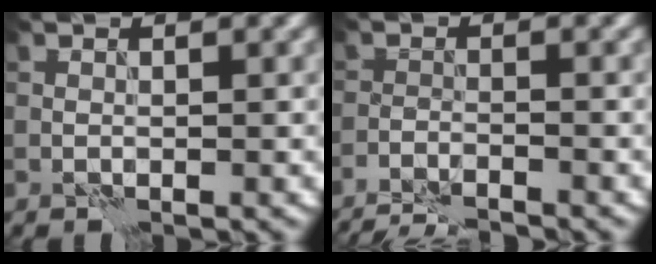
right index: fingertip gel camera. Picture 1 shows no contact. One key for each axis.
{"total": 4.9, "fx": -4.7, "fy": 0.7, "fz": 1.5, "tx": -0.029, "ty": -0.007, "tz": -0.075}